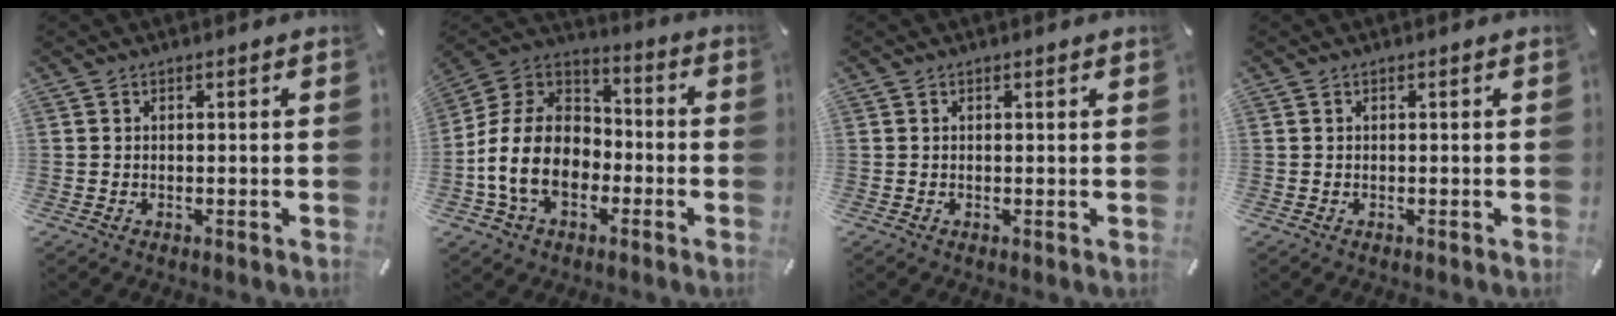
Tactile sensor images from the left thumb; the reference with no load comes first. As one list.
[{"total": 15.6, "force": [-5.0, 11.8, 8.8], "torque": [-0.210, 0.030, -0.094]}, {"total": 0.0}, {"total": 0.0}]